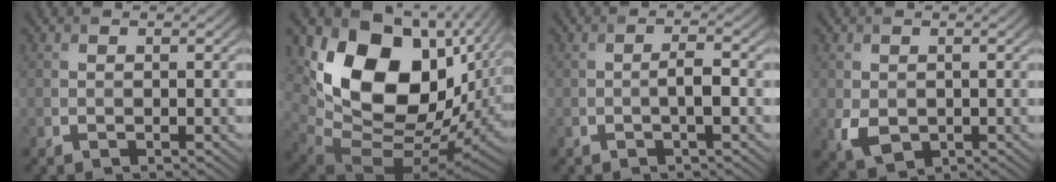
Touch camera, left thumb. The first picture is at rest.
{"total": 18.1, "force": [4.4, 11.8, 13.0], "torque": [-0.247, -0.023, 0.100]}
{"total": 2.1, "force": [-0.6, 0.3, 2.0], "torque": [-0.037, 0.005, -0.013]}
{"total": 2.9, "force": [-0.2, 2.3, 1.7], "torque": [-0.046, -0.011, 0.001]}